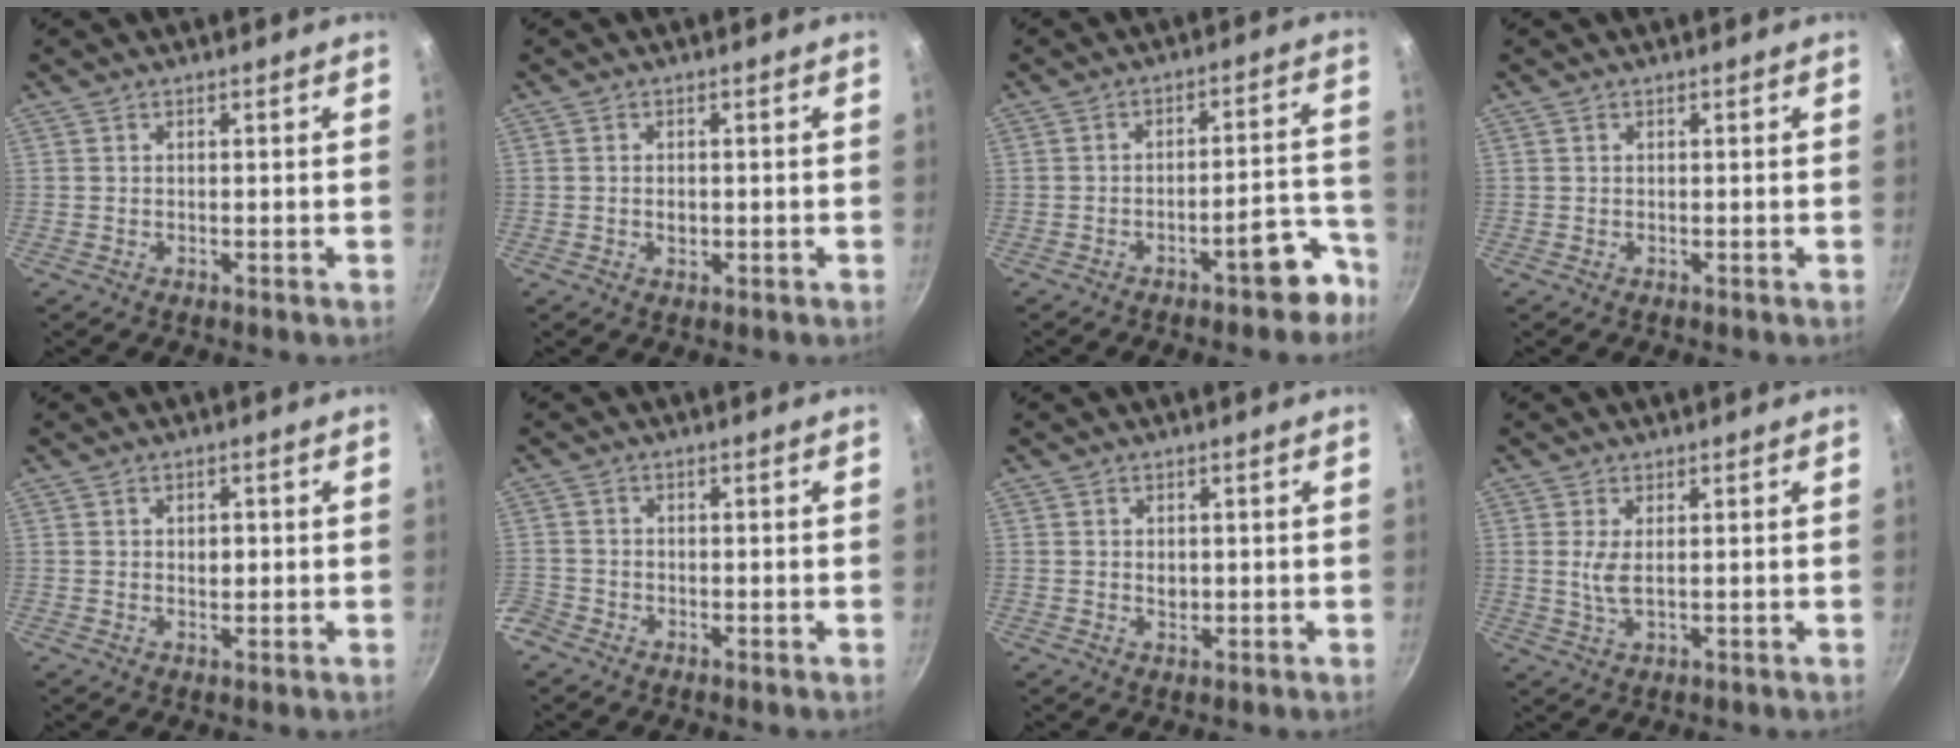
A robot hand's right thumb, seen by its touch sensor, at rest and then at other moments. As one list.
[{"total": 1.7, "force": [-0.4, 1.2, 1.2], "torque": [-0.018, -0.001, -0.006]}, {"total": 8.8, "force": [-5.7, 2.9, 6.1], "torque": [-0.043, 0.064, -0.066]}, {"total": 0.0}, {"total": 2.3, "force": [0.2, 1.6, 1.7], "torque": [-0.017, 0.001, 0.002]}, {"total": 3.7, "force": [-2.3, 2.7, 1.0], "torque": [-0.029, 0.013, -0.048]}, {"total": 1.8, "force": [0.1, 1.5, 1.0], "torque": [-0.012, -0.004, 0.002]}, {"total": 3.3, "force": [0.6, 1.3, 3.0], "torque": [-0.065, -0.006, 0.014]}]